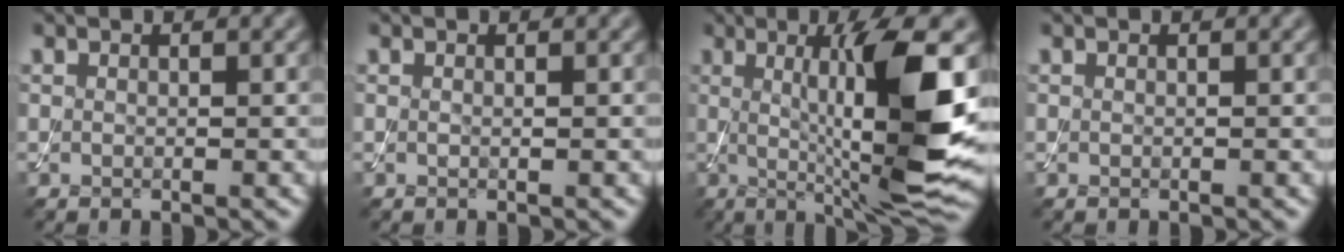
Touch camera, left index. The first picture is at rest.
{"total": 0.0}
{"total": 11.6, "force": [0.6, 2.0, 11.4], "torque": [-0.166, -0.008, 0.017]}
{"total": 0.0}